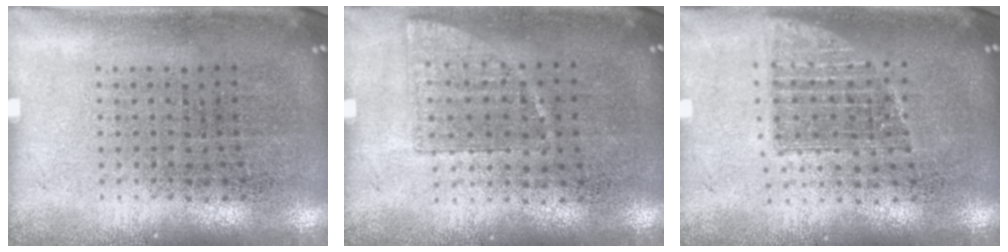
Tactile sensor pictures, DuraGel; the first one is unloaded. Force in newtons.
{"total": 0.7, "press": 0.7, "slide": 0.2}
{"total": 1.3, "press": 1.1, "slide": 0.7}